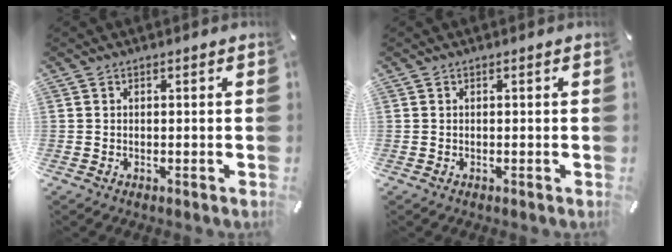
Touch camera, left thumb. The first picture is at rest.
{"total": 0.0}